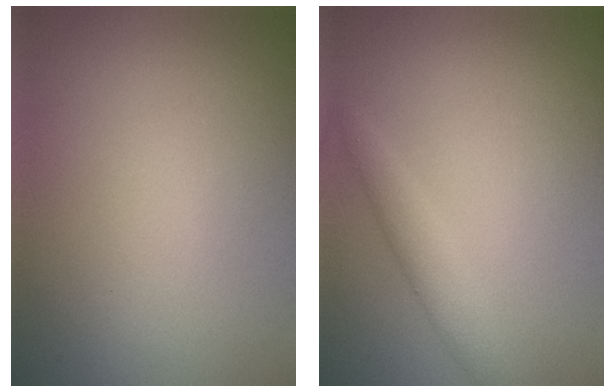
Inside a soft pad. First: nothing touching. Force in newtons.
{"total": 2.0, "press": 2.0, "slide": 0.2}